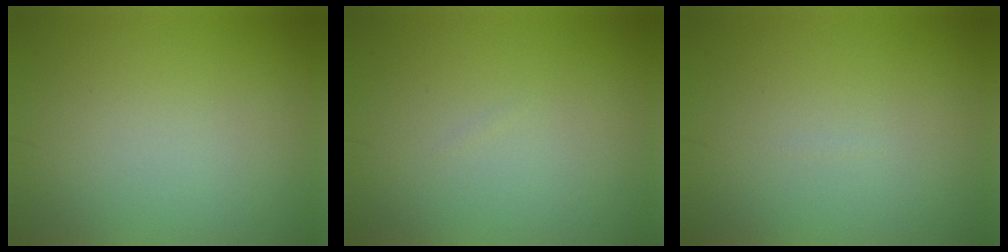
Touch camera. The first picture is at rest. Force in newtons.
{"total": 0.0}
{"total": 0.0}